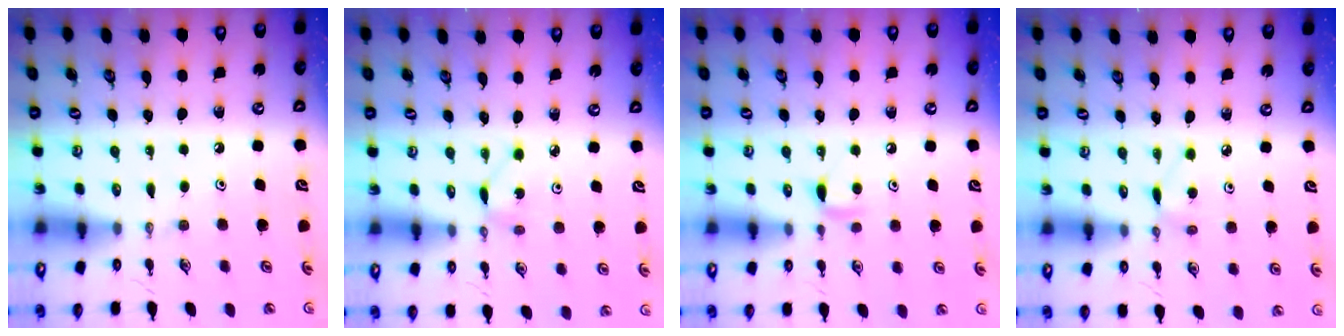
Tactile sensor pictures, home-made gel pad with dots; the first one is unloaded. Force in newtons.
{"total": 2.2, "press": 2.2, "slide": 0.3}
{"total": 4.3, "press": 4.2, "slide": 0.7}
{"total": 2.5, "press": 2.5, "slide": 0.3}